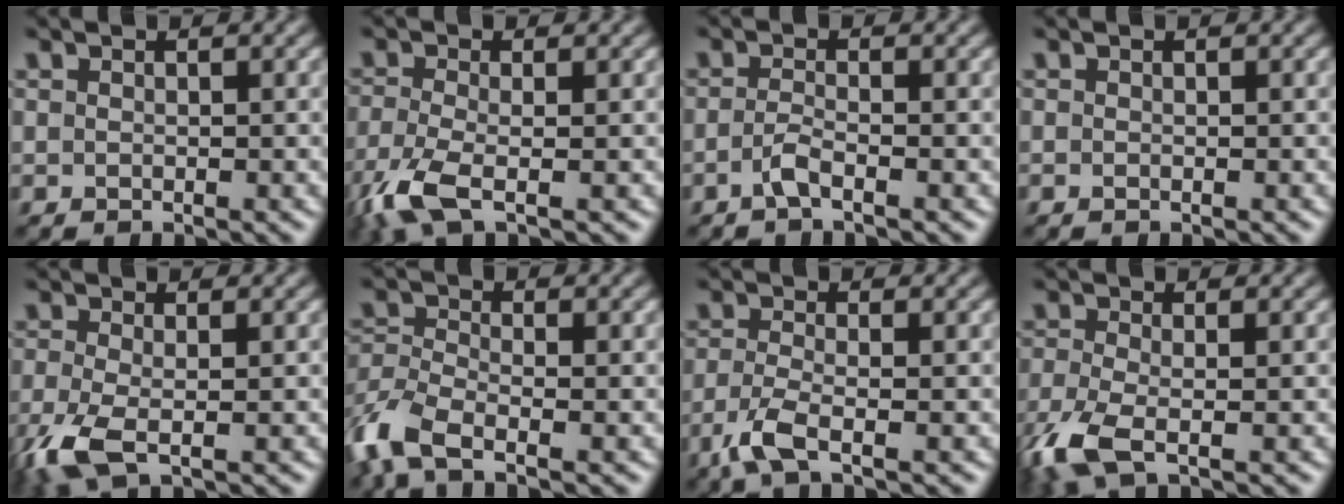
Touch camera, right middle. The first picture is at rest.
{"total": 5.0, "force": [-2.7, 1.6, 3.9], "torque": [-0.101, -0.016, -0.065]}
{"total": 1.6, "force": [-0.9, 0.3, 1.3], "torque": [-0.028, 0.002, -0.024]}
{"total": 0.0}
{"total": 4.7, "force": [-2.0, 1.8, 3.8], "torque": [-0.104, -0.013, -0.046]}
{"total": 5.9, "force": [-3.7, 2.5, 3.9], "torque": [-0.096, -0.011, -0.090]}
{"total": 3.3, "force": [-2.0, 0.8, 2.5], "torque": [-0.064, -0.009, -0.050]}
{"total": 5.1, "force": [-2.6, 1.8, 4.0], "torque": [-0.108, -0.016, -0.063]}